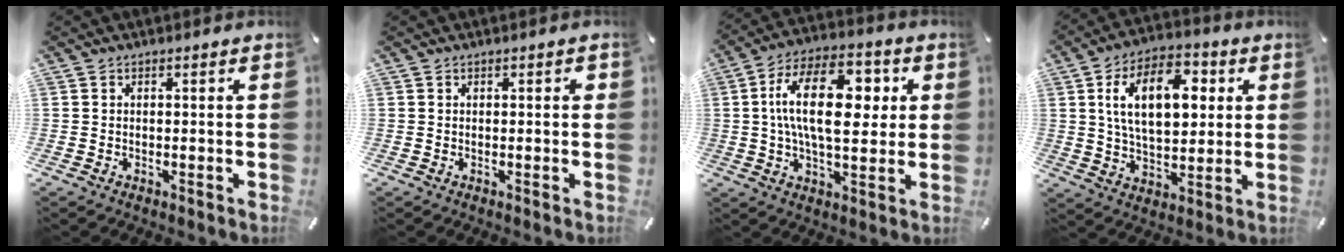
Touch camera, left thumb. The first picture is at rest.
{"total": 0.7, "force": [0.1, 0.5, 0.4], "torque": [-0.008, 0.004, 0.001]}
{"total": 19.2, "force": [3.2, 10.2, 15.9], "torque": [-0.285, 0.003, 0.045]}
{"total": 16.6, "force": [4.5, 9.8, 12.6], "torque": [-0.226, 0.007, 0.074]}